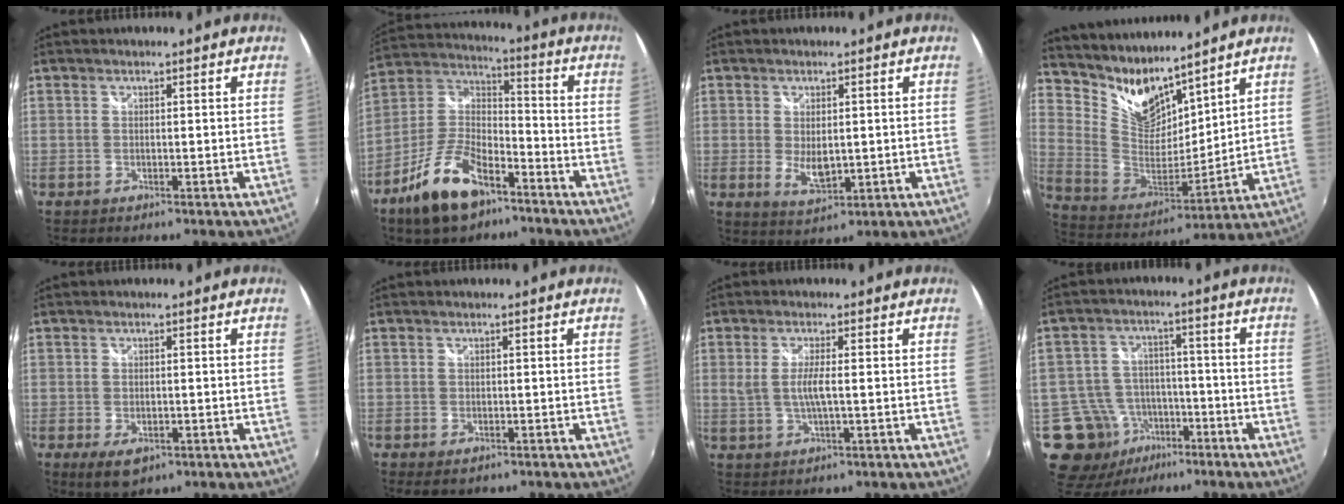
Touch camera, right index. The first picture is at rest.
{"total": 15.1, "force": [-9.0, 6.6, 10.2], "torque": [-0.216, 0.000, -0.165]}
{"total": 5.0, "force": [-0.1, 2.7, 4.2], "torque": [-0.071, -0.012, 0.004]}
{"total": 13.8, "force": [11.0, 6.0, 5.6], "torque": [-0.125, -0.009, 0.225]}
{"total": 5.1, "force": [-2.2, 2.9, 3.6], "torque": [-0.072, -0.017, -0.032]}
{"total": 2.8, "force": [-1.8, 1.5, 1.5], "torque": [-0.029, -0.012, -0.026]}
{"total": 4.2, "force": [-0.2, 0.6, 4.2], "torque": [-0.079, -0.007, -0.001]}
{"total": 11.5, "force": [-6.1, 8.9, 4.0], "torque": [-0.101, 0.017, -0.087]}